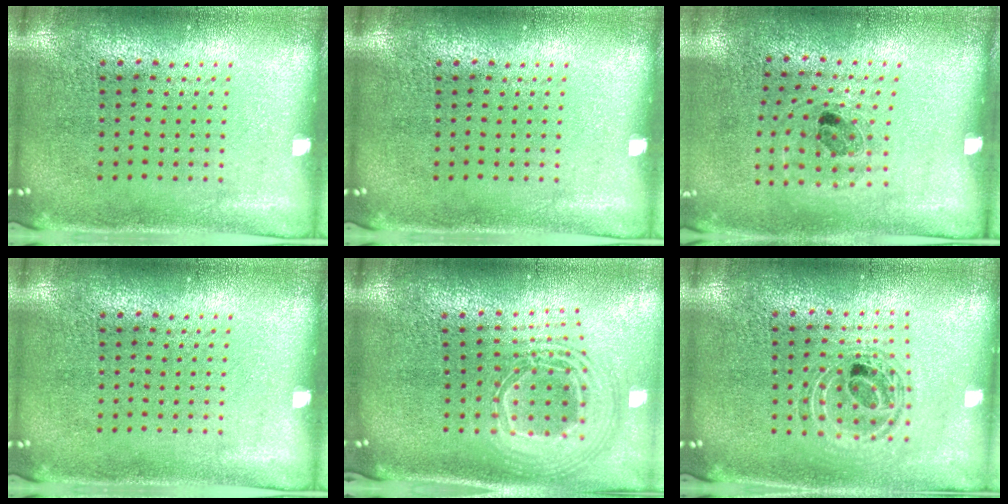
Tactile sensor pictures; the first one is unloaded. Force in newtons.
{"total": 0.0}
{"total": 1.0, "press": 0.9, "slide": 0.6}
{"total": 0.0}
{"total": 2.6, "press": 1.9, "slide": 1.8}
{"total": 0.9, "press": 0.9, "slide": 0.1}